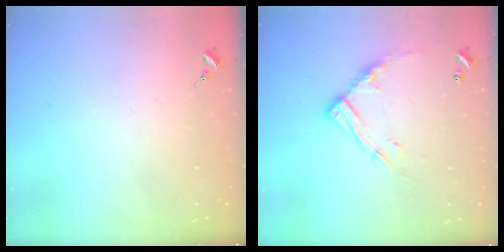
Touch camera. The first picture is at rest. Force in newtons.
{"total": 13.1, "press": 13.1, "slide": 1.2}